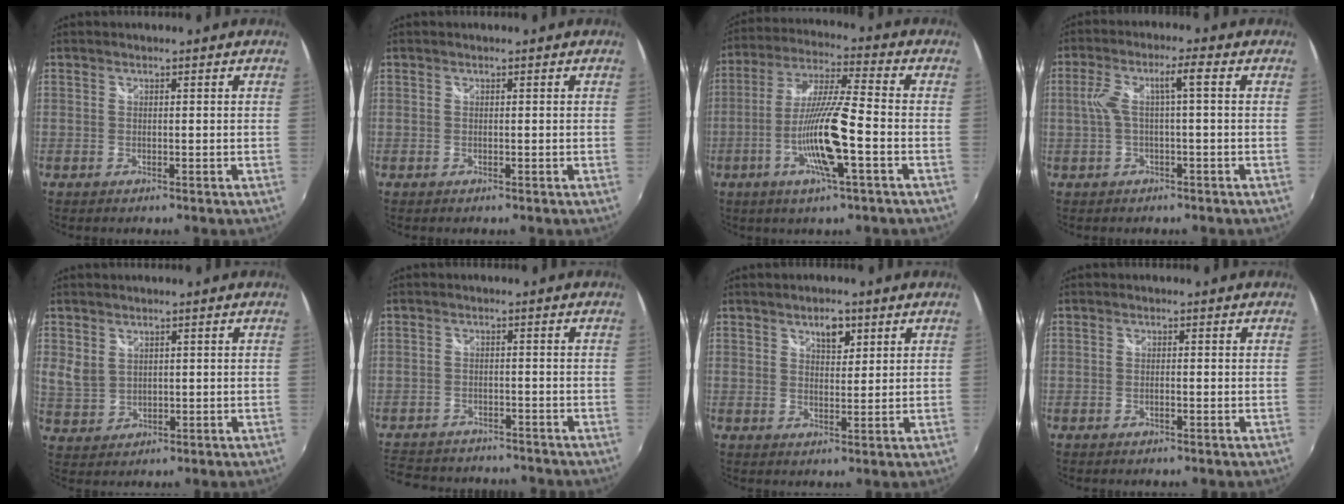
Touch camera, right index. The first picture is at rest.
{"total": 0.0}
{"total": 13.6, "force": [-4.6, 0.9, 12.7], "torque": [-0.254, -0.008, -0.089]}
{"total": 5.5, "force": [-0.2, 0.3, 5.5], "torque": [-0.113, 0.008, 0.005]}
{"total": 4.3, "force": [1.6, 3.3, 2.2], "torque": [-0.042, 0.000, 0.041]}
{"total": 12.4, "force": [-10.6, 5.3, 3.9], "torque": [-0.112, 0.011, -0.159]}
{"total": 4.0, "force": [2.3, 2.1, 2.5], "torque": [-0.037, 0.007, 0.037]}
{"total": 0.8, "force": [-0.5, 0.1, 0.7], "torque": [-0.014, 0.000, -0.009]}